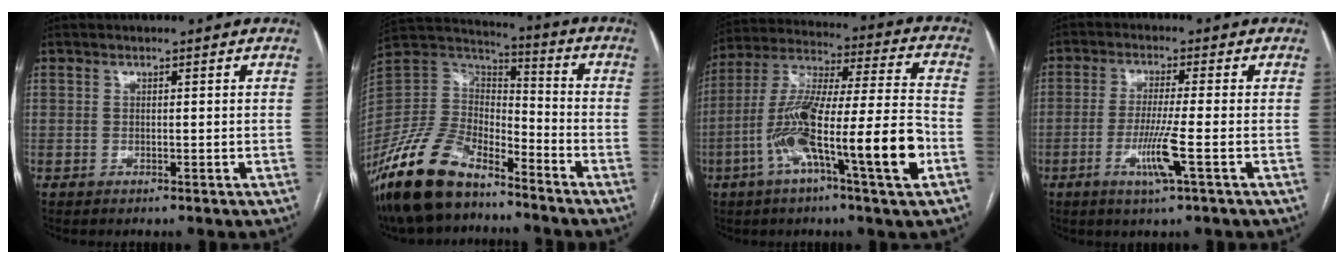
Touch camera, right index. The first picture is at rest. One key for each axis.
{"total": 17.5, "fx": -13.0, "fy": 7.1, "fz": 9.2, "tx": -0.197, "ty": 0.011, "tz": -0.250}
{"total": 19.8, "fx": -6.8, "fy": 1.2, "fz": 18.6, "tx": -0.332, "ty": 0.000, "tz": -0.119}
{"total": 6.4, "fx": -2.3, "fy": -0.6, "fz": 6.0, "tx": -0.116, "ty": -0.016, "tz": -0.044}